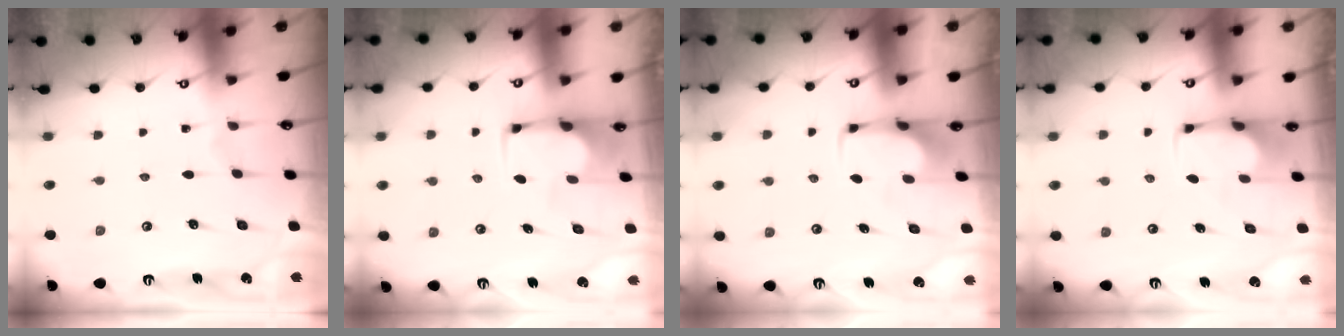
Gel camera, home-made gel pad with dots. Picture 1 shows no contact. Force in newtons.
{"total": 1.8, "press": 1.6, "slide": 0.8}
{"total": 2.0, "press": 1.9, "slide": 0.4}
{"total": 2.6, "press": 2.5, "slide": 0.8}